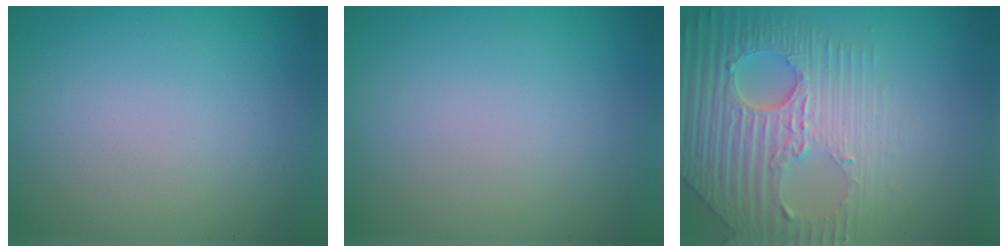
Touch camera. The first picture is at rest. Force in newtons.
{"total": 0.0}
{"total": 8.5, "press": 5.8, "slide": 6.2}